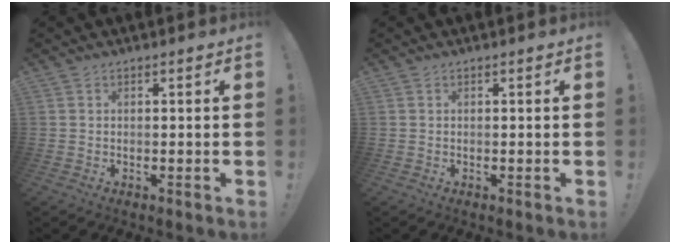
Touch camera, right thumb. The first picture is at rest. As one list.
[{"total": 0.0}]